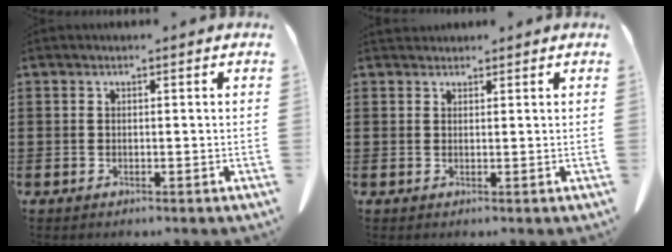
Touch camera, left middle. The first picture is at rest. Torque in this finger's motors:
{"motor_torque": [0.27, 0.24, 0.02, 0.02]}